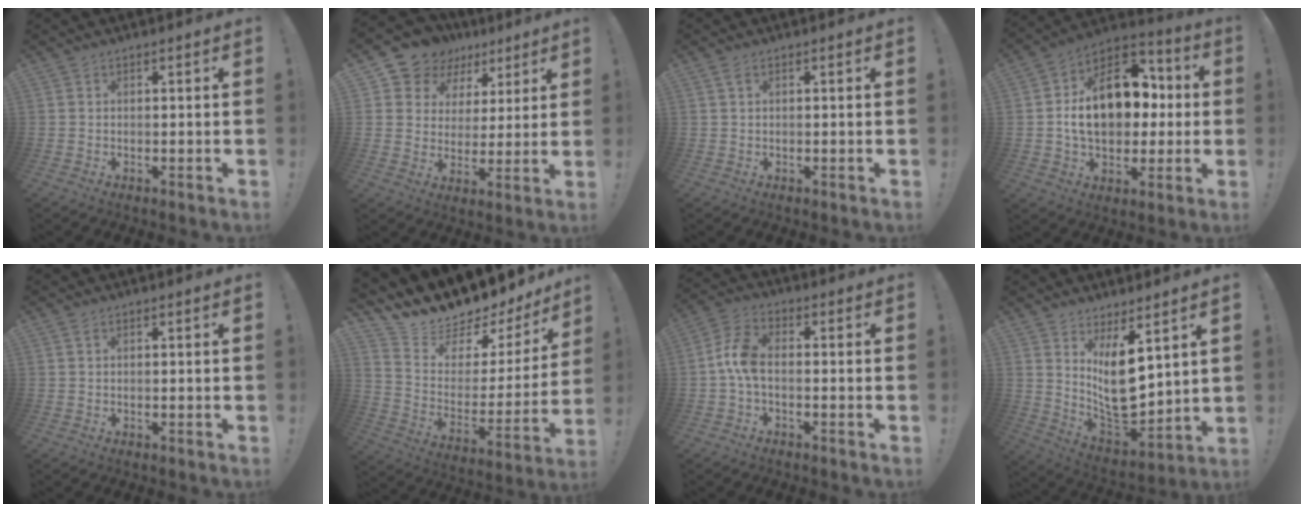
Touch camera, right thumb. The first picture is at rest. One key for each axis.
{"total": 11.1, "fx": 6.9, "fy": 8.4, "fz": 2.5, "tx": -0.050, "ty": -0.047, "tz": 0.136}
{"total": 1.1, "fx": 0.5, "fy": 0.5, "fz": 0.8, "tx": -0.010, "ty": 0.000, "tz": 0.007}
{"total": 19.8, "fx": 2.1, "fy": 13.5, "fz": 14.3, "tx": -0.219, "ty": 0.008, "tz": 0.046}
{"total": 0.6, "fx": 0.2, "fy": 0.2, "fz": 0.5, "tx": -0.005, "ty": -0.002, "tz": 0.003}
{"total": 14.2, "fx": 12.7, "fy": 4.3, "fz": 4.8, "tx": -0.100, "ty": -0.110, "tz": 0.223}
{"total": 7.5, "fx": -0.8, "fy": 4.0, "fz": 6.3, "tx": -0.127, "ty": 0.005, "tz": -0.010}
{"total": 14.1, "fx": 5.2, "fy": 7.0, "fz": 11.1, "tx": -0.181, "ty": -0.059, "tz": 0.097}